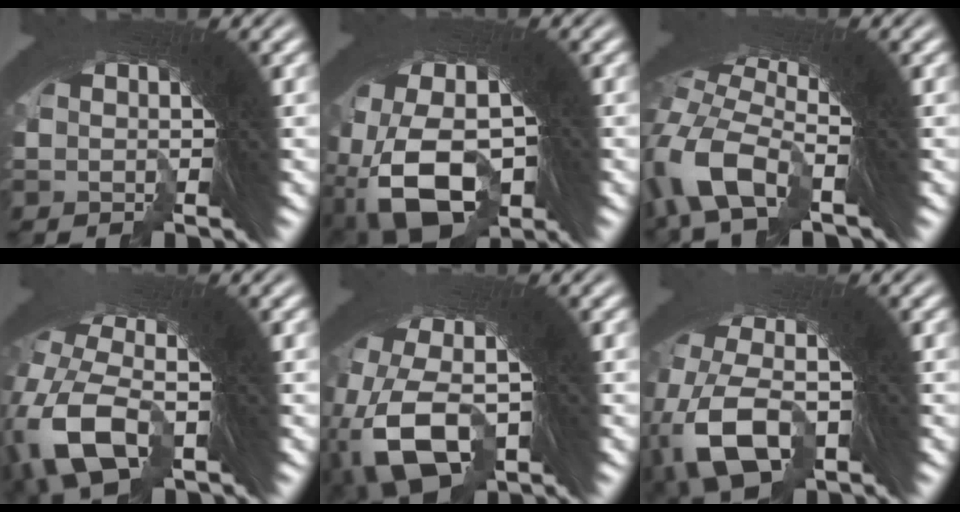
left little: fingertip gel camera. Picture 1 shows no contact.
{"total": 12.1, "force": [-4.9, 9.0, 6.4], "torque": [-0.143, -0.056, -0.064]}
{"total": 3.7, "force": [-2.5, 2.0, 1.9], "torque": [-0.055, -0.031, -0.038]}
{"total": 6.8, "force": [-4.4, 4.7, 2.4], "torque": [-0.102, -0.057, -0.054]}
{"total": 9.4, "force": [-4.3, 7.2, 4.3], "torque": [-0.127, -0.052, -0.053]}
{"total": 7.9, "force": [-5.4, 5.4, 2.1], "torque": [-0.100, -0.067, -0.062]}